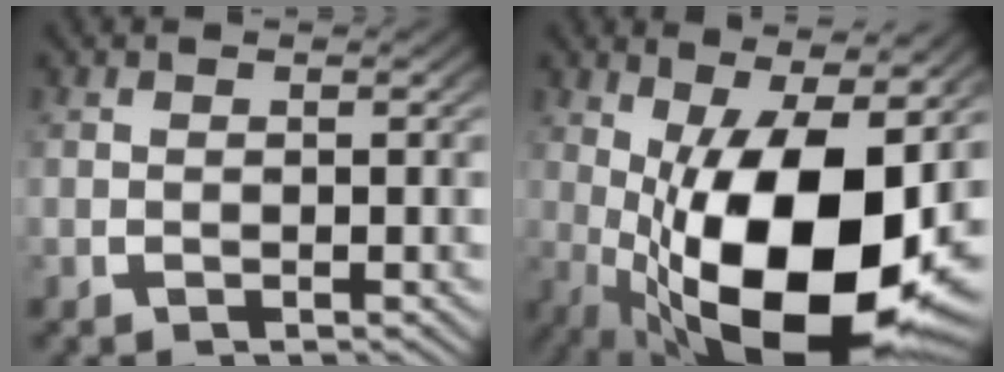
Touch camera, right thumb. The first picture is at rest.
{"total": 19.5, "force": [-1.7, 10.4, 16.4], "torque": [-0.291, -0.070, 0.019]}